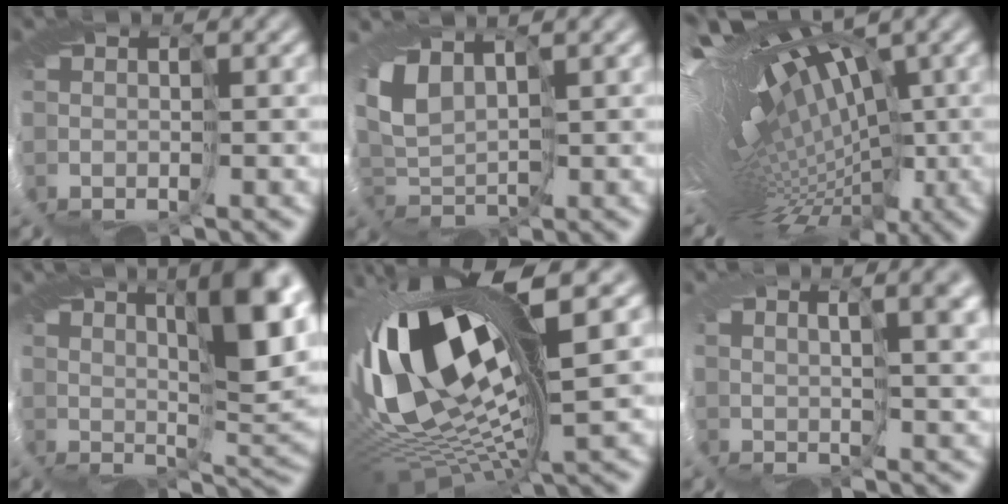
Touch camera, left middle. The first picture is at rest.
{"total": 3.3, "force": [1.4, 2.0, 2.2], "torque": [-0.064, 0.001, 0.022]}
{"total": 17.8, "force": [0.9, 7.6, 16.1], "torque": [-0.214, 0.001, 0.044]}
{"total": 9.6, "force": [4.3, 2.3, 8.3], "torque": [-0.118, 0.005, 0.068]}
{"total": 16.3, "force": [2.3, 6.1, 14.9], "torque": [-0.297, -0.015, 0.054]}
{"total": 5.1, "force": [2.8, 1.2, 4.0], "torque": [-0.039, 0.010, 0.034]}